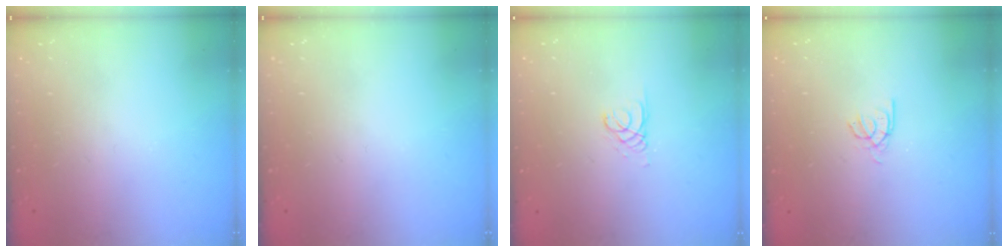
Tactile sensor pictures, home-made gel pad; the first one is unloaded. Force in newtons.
{"total": 0.0}
{"total": 1.3, "press": 1.3, "slide": 0.1}
{"total": 2.5, "press": 2.4, "slide": 0.3}